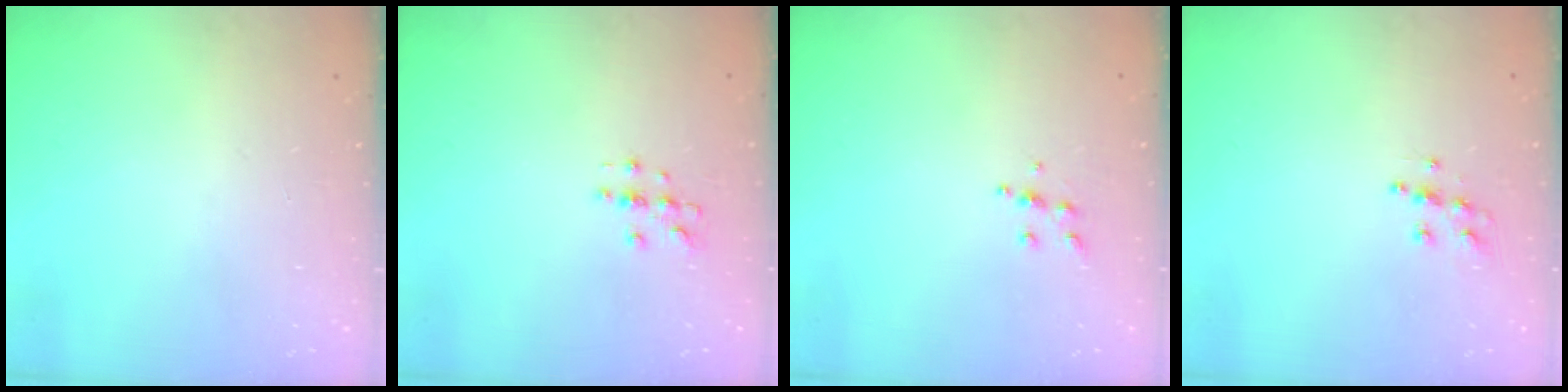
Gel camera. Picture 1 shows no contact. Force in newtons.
{"total": 3.0, "press": 3.0, "slide": 0.3}
{"total": 5.3, "press": 5.2, "slide": 0.5}
{"total": 6.2, "press": 6.2, "slide": 0.2}